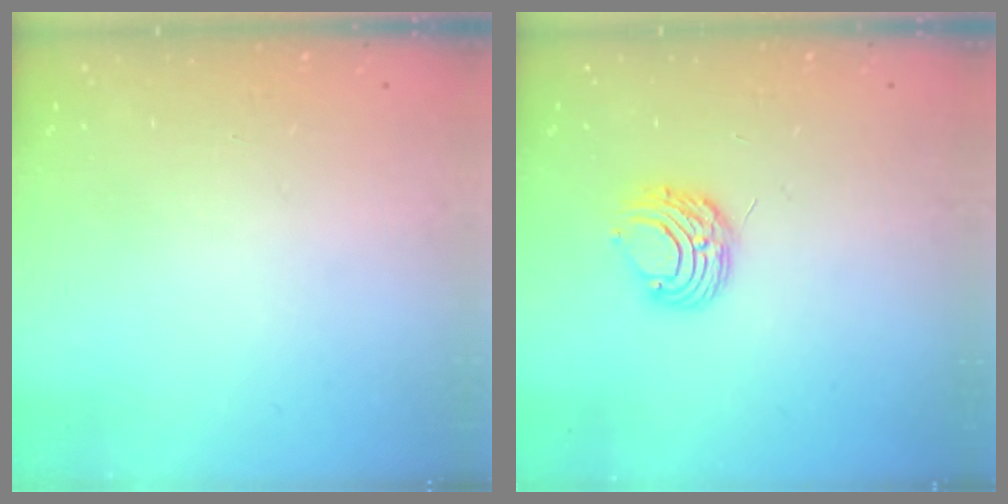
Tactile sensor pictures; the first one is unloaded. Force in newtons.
{"total": 7.4, "press": 7.4, "slide": 0.7}